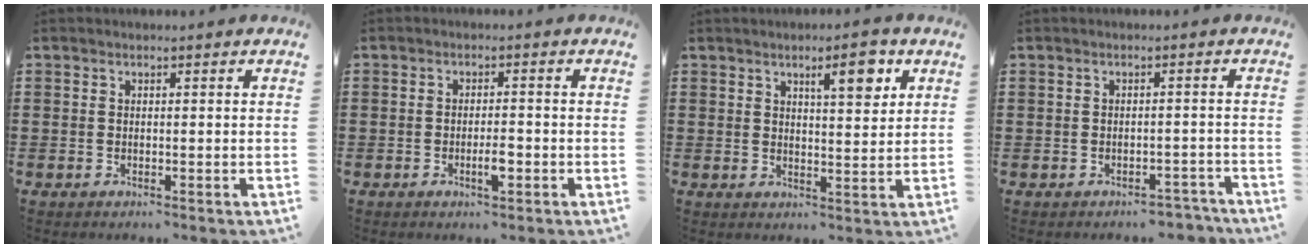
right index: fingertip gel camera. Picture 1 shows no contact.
{"total": 3.0, "force": [-1.1, 0.8, 2.6], "torque": [-0.046, 0.002, -0.020]}
{"total": 5.8, "force": [3.0, 1.6, 4.6], "torque": [-0.066, -0.004, 0.043]}
{"total": 2.6, "force": [-2.5, 0.6, 0.0], "torque": [-0.007, 0.002, -0.054]}